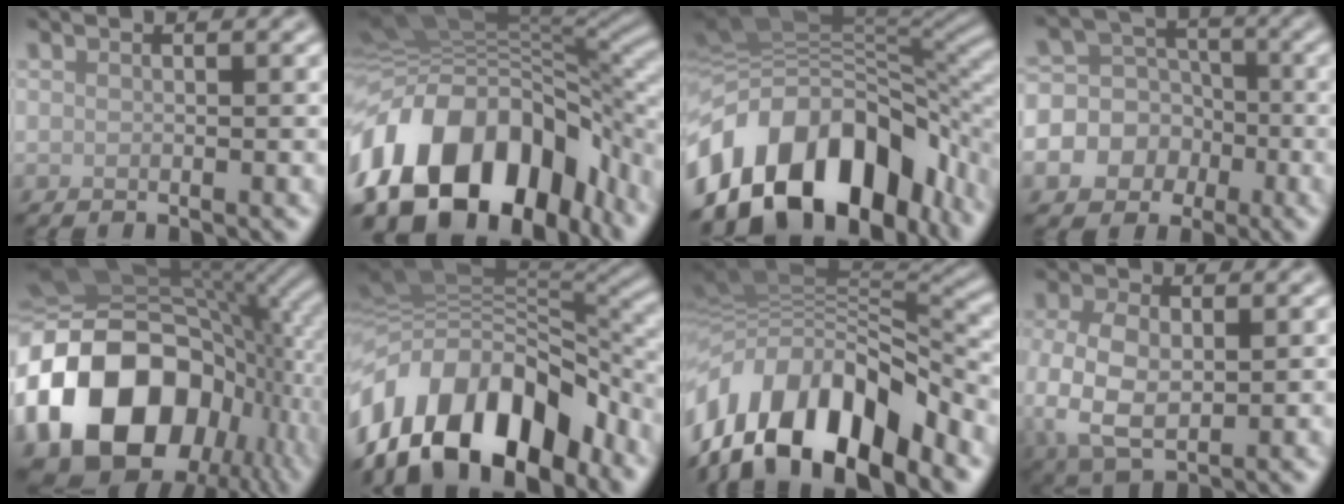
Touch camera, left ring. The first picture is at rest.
{"total": 17.2, "force": [-6.0, 10.6, 12.2], "torque": [-0.223, 0.002, -0.102]}
{"total": 15.9, "force": [-6.7, 9.4, 11.0], "torque": [-0.185, -0.003, -0.106]}
{"total": 10.7, "force": [-3.8, 9.6, 2.7], "torque": [-0.075, -0.010, -0.082]}
{"total": 20.7, "force": [-4.4, 15.3, 13.3], "torque": [-0.286, -0.021, -0.076]}
{"total": 15.1, "force": [-7.6, 8.6, 9.8], "torque": [-0.186, 0.005, -0.127]}
{"total": 14.2, "force": [-5.8, 6.7, 11.1], "torque": [-0.201, 0.017, -0.110]}
{"total": 6.0, "force": [-0.5, 3.8, 4.6], "torque": [-0.110, -0.011, -0.007]}